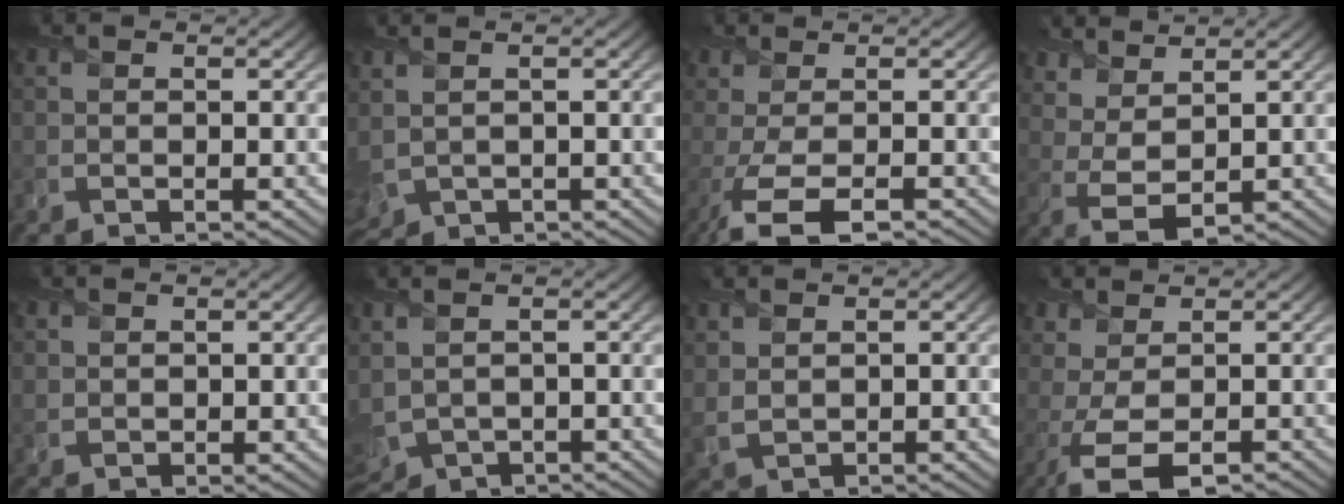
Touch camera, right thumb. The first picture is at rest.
{"total": 4.2, "force": [0.0, 2.6, 3.4], "torque": [-0.095, -0.008, 0.012]}
{"total": 5.5, "force": [-2.6, 1.8, 4.4], "torque": [-0.081, -0.004, -0.050]}
{"total": 5.1, "force": [3.8, 1.4, 3.1], "torque": [-0.077, 0.003, 0.076]}
{"total": 1.4, "force": [1.1, 0.8, 0.2], "torque": [-0.008, -0.002, 0.029]}
{"total": 5.0, "force": [-0.4, 3.3, 3.6], "torque": [-0.110, -0.020, 0.009]}
{"total": 2.7, "force": [1.5, 1.3, 1.8], "torque": [-0.047, 0.004, 0.039]}
{"total": 5.2, "force": [-1.8, 2.2, 4.4], "torque": [-0.095, 0.002, -0.035]}